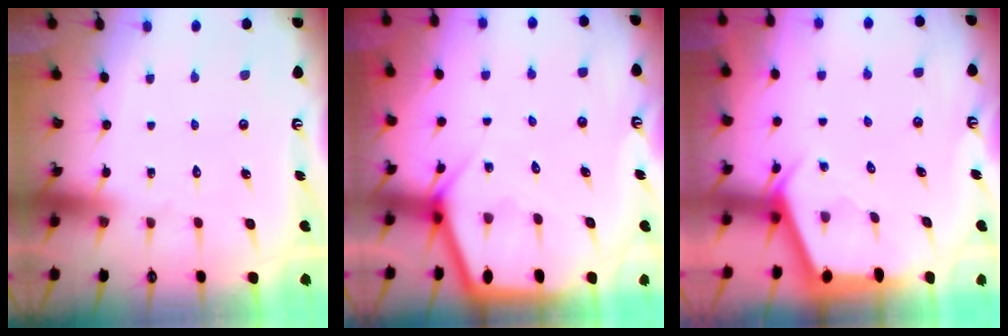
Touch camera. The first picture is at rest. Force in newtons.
{"total": 4.2, "press": 4.1, "slide": 0.4}
{"total": 2.9, "press": 2.9, "slide": 0.4}